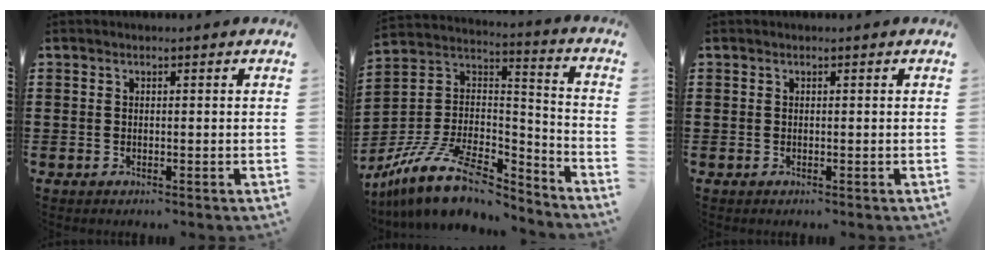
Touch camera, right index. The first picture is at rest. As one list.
[{"total": 13.1, "force": [-9.5, 4.7, 7.7], "torque": [-0.155, 0.024, -0.177]}, {"total": 0.0}]